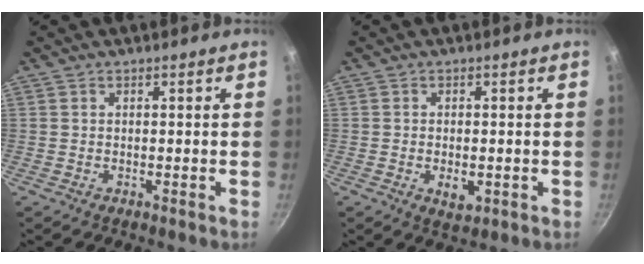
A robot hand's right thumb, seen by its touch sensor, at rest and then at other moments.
{"total": 3.5, "force": [-0.8, 2.0, 2.8], "torque": [-0.042, -0.004, -0.009]}